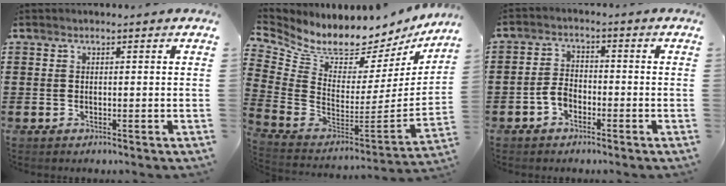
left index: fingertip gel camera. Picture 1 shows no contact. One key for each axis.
{"total": 6.3, "fx": 5.7, "fy": 2.0, "fz": 1.8, "tx": -0.077, "ty": -0.062, "tz": 0.095}
{"total": 3.2, "fx": -1.7, "fy": 1.9, "fz": 2.0, "tx": -0.053, "ty": 0.002, "tz": -0.040}